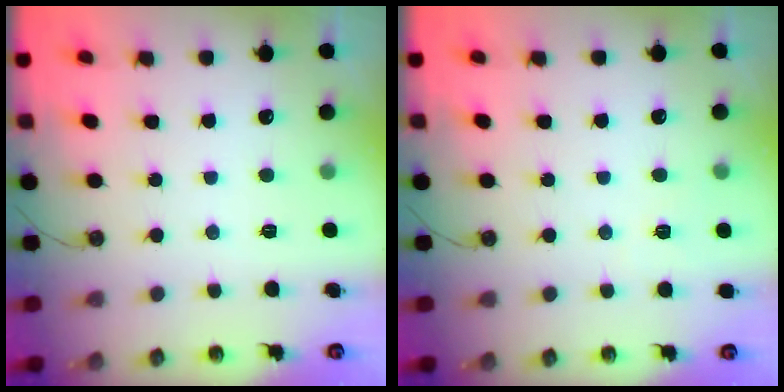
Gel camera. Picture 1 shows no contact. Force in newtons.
{"total": 2.4, "press": 2.2, "slide": 1.0}